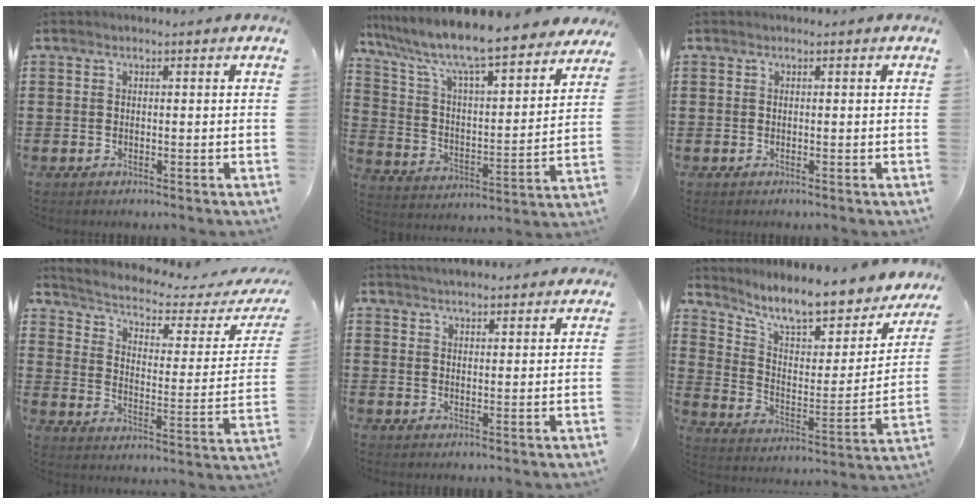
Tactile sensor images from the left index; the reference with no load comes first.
{"total": 9.3, "force": [8.2, 0.5, 4.5], "torque": [-0.123, -0.062, 0.134]}
{"total": 0.0}
{"total": 3.4, "force": [2.0, 1.1, 2.5], "torque": [-0.064, -0.021, 0.026]}
{"total": 3.0, "force": [2.9, 0.2, 0.4], "torque": [-0.015, -0.003, 0.055]}
{"total": 9.5, "force": [7.8, 1.6, 5.1], "torque": [-0.116, -0.057, 0.128]}